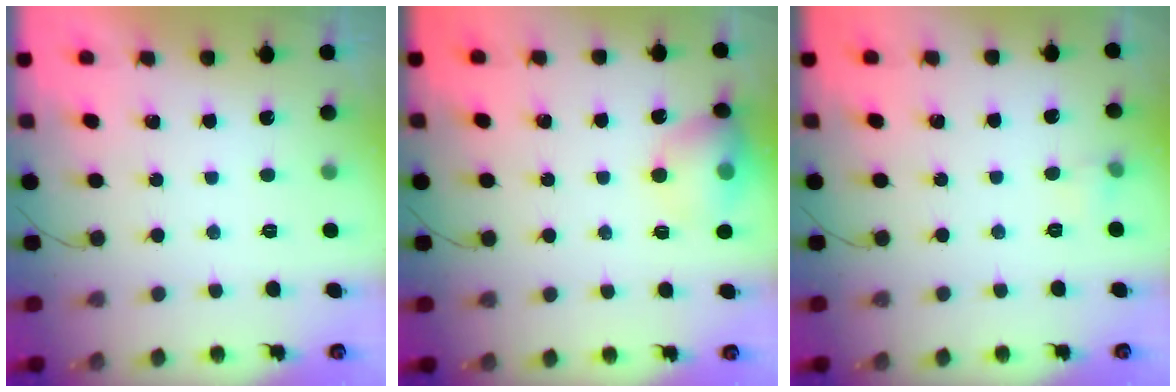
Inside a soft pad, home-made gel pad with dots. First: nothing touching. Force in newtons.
{"total": 11.0, "press": 10.9, "slide": 1.6}
{"total": 3.8, "press": 3.5, "slide": 1.3}